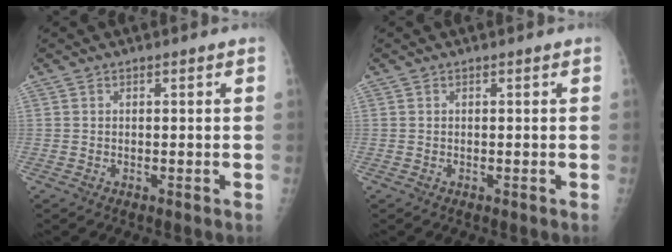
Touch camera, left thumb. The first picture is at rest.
{"total": 0.0}